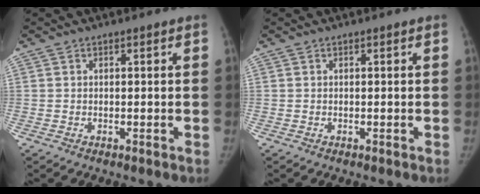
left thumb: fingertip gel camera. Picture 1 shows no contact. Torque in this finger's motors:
{"motor_torque": [0.00, 0.00, 0.15, -0.10, 0.00]}